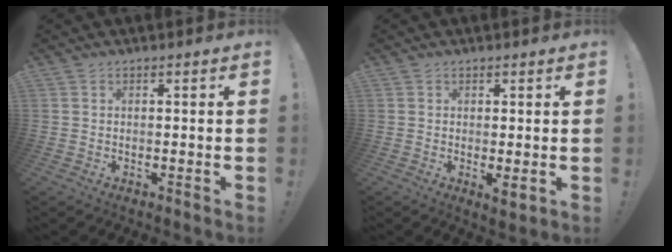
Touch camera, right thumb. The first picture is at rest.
{"total": 3.0, "force": [-0.1, 0.9, 2.9], "torque": [-0.034, -0.007, 0.002]}